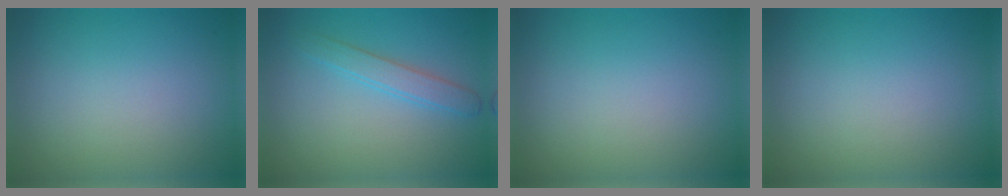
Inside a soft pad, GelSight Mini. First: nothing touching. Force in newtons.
{"total": 2.0, "press": 2.0, "slide": 0.0}
{"total": 0.0}
{"total": 0.0}